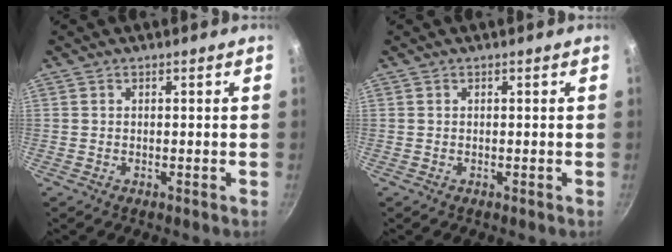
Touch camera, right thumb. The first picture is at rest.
{"total": 0.0}